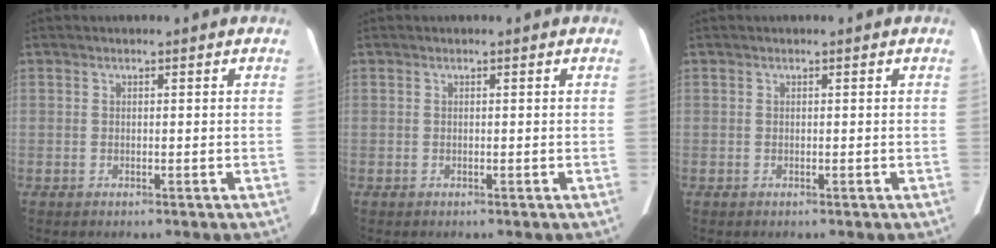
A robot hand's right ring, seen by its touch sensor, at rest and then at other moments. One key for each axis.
{"total": 0.0}
{"total": 0.0}